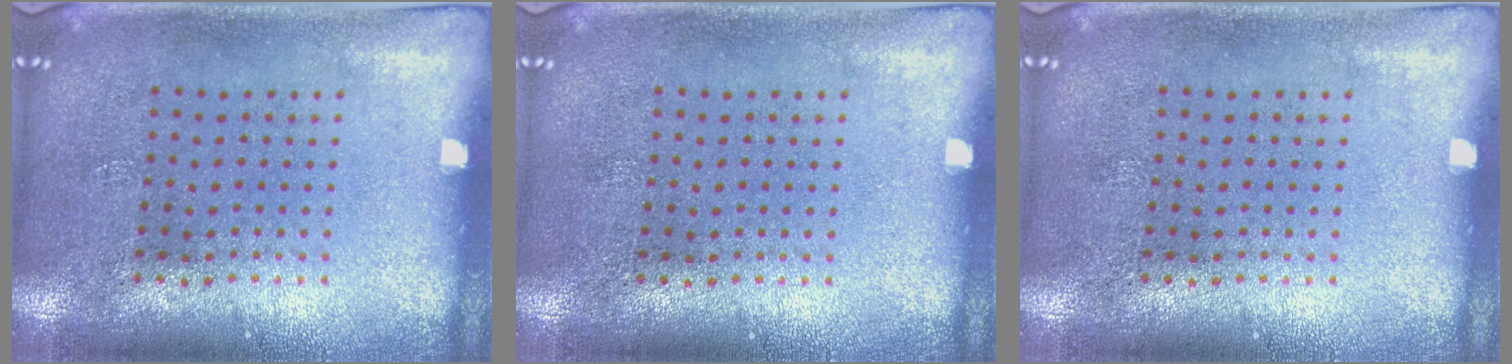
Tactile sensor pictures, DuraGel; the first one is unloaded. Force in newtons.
{"total": 0.0}
{"total": 0.0}